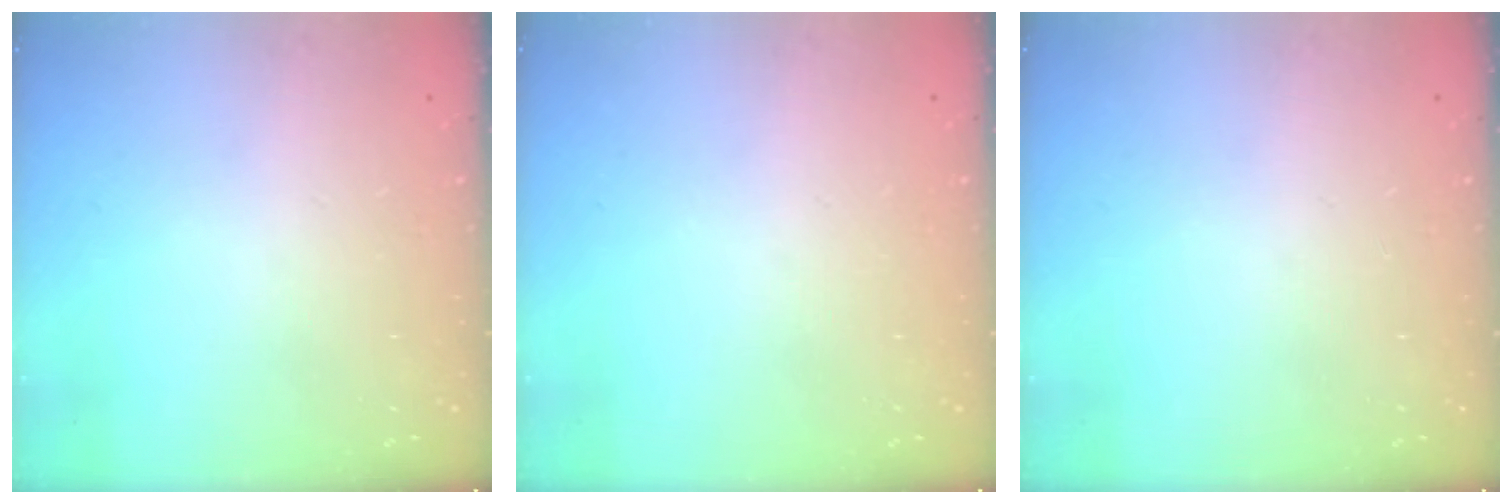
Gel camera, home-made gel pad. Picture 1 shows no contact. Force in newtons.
{"total": 0.0}
{"total": 0.0}